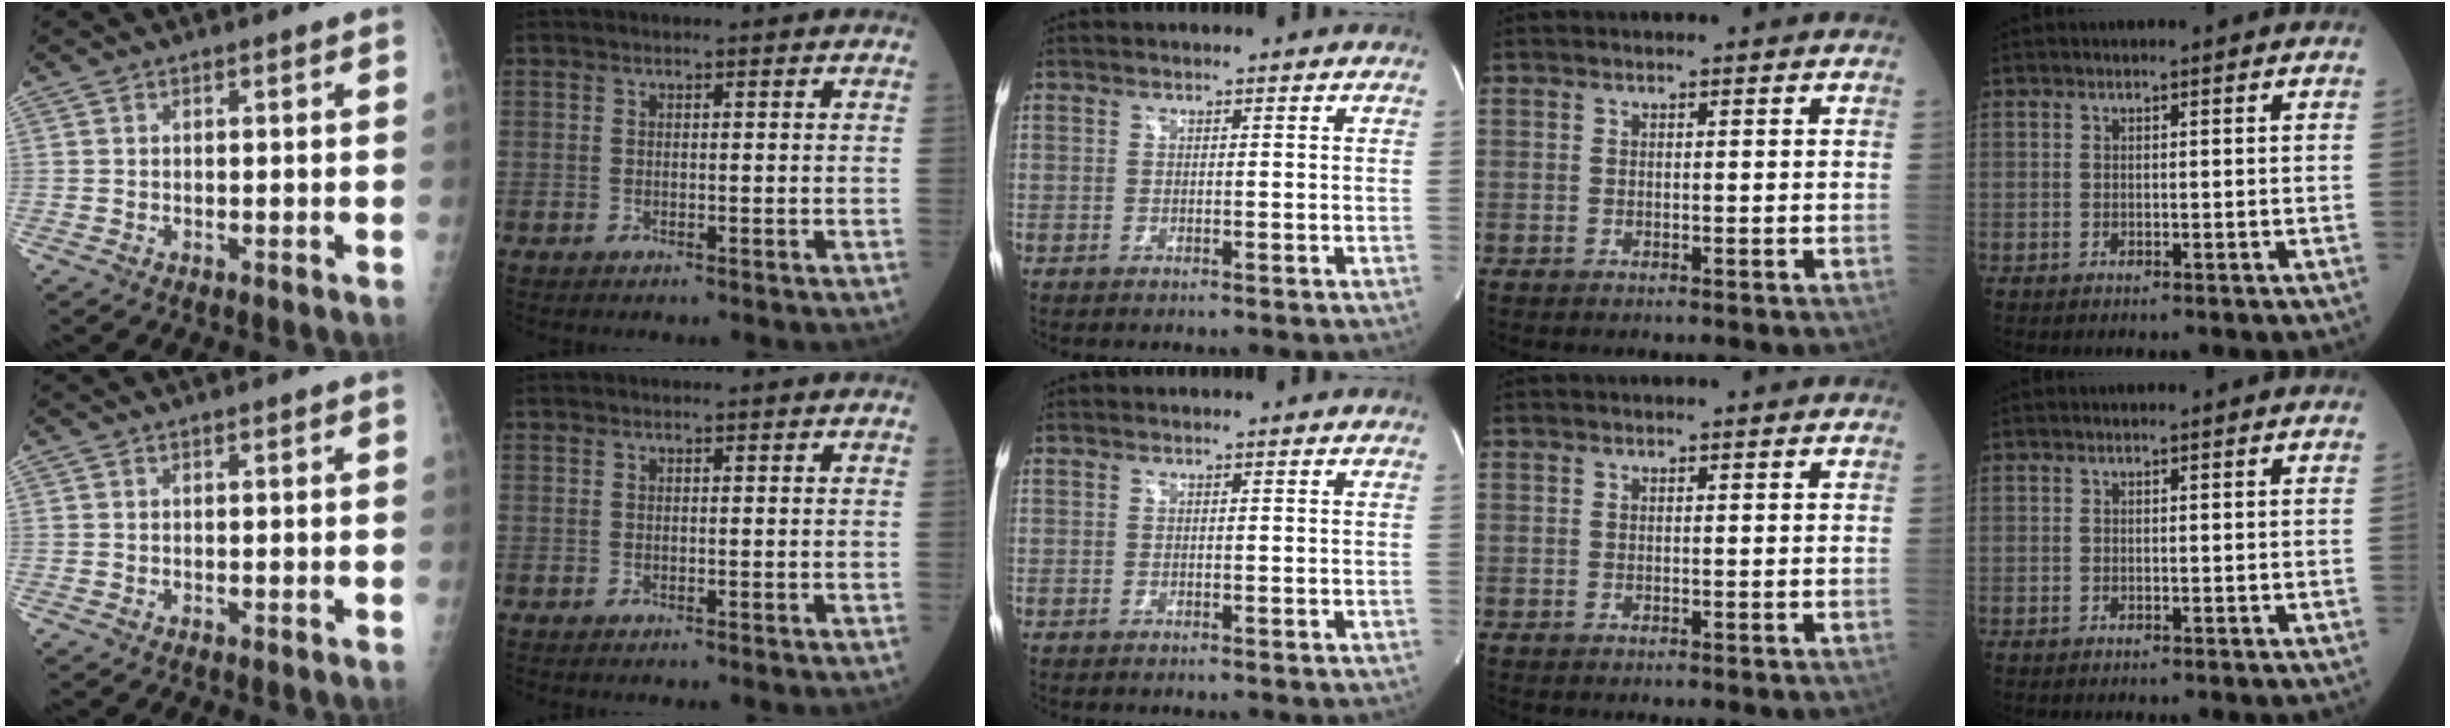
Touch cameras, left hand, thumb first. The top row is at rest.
{}